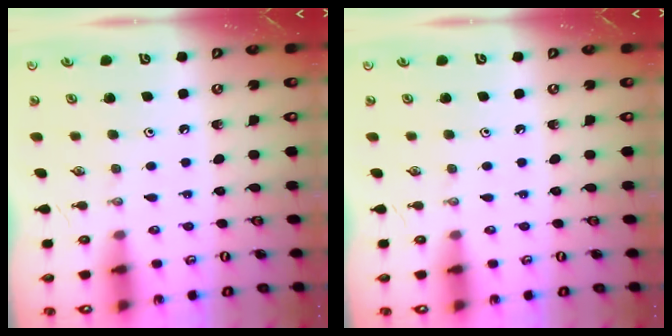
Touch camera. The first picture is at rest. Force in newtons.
{"total": 0.0}